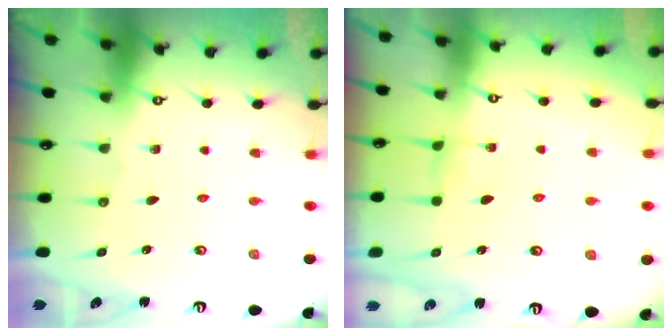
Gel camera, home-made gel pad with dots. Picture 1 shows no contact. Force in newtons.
{"total": 2.5, "press": 2.5, "slide": 0.2}